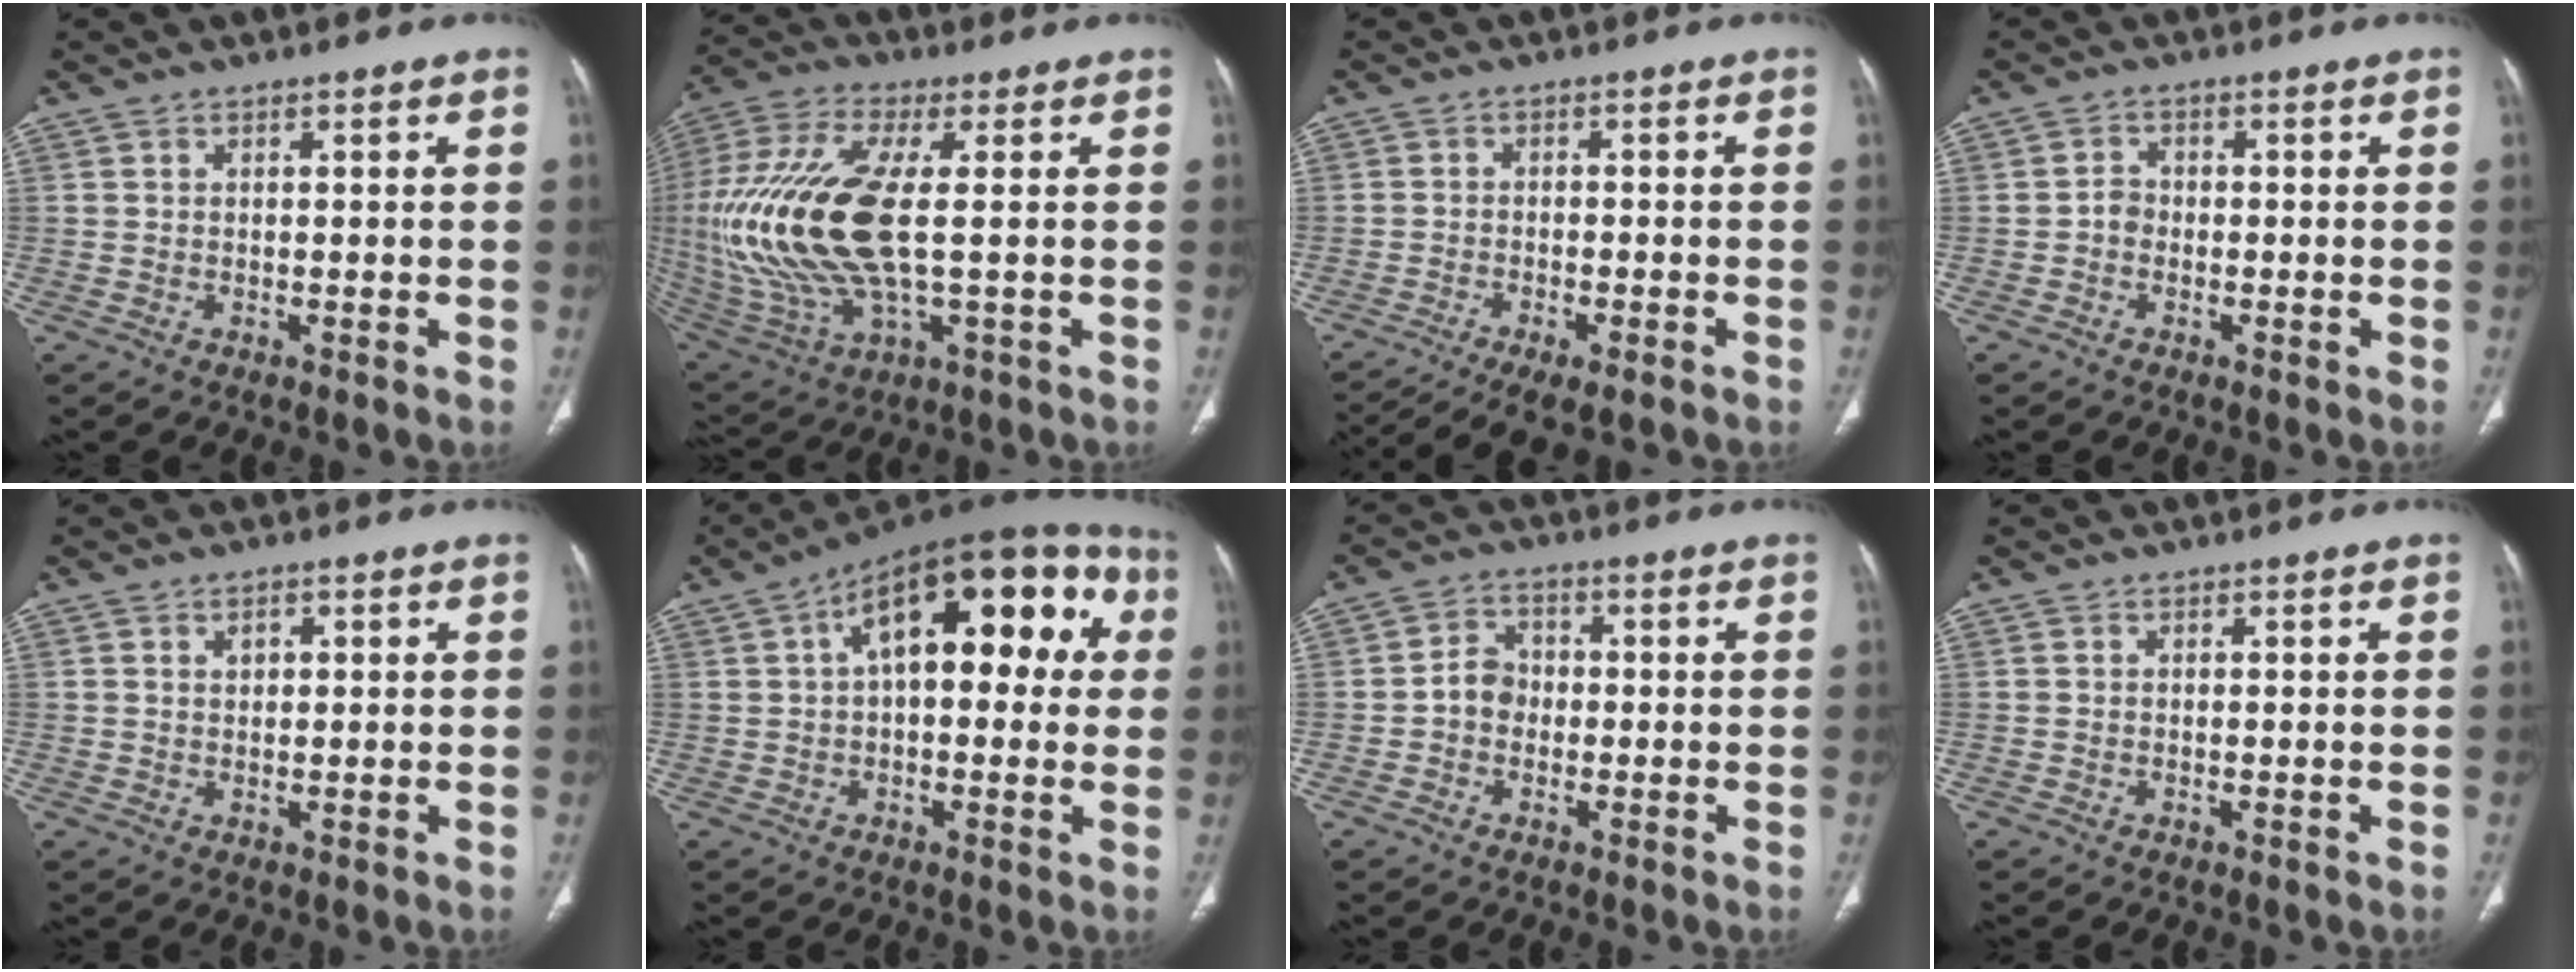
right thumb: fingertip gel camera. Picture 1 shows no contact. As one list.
[{"total": 22.6, "force": [0.6, 9.1, 20.7], "torque": [-0.478, -0.003, 0.019]}, {"total": 9.9, "force": [-7.3, 2.8, 6.0], "torque": [-0.102, 0.011, -0.112]}, {"total": 1.9, "force": [-0.6, 1.5, 0.9], "torque": [-0.006, 0.007, -0.018]}, {"total": 1.8, "force": [0.7, 1.3, 1.1], "torque": [-0.014, 0.000, 0.011]}, {"total": 21.9, "force": [5.7, 10.5, 18.4], "torque": [-0.231, 0.045, 0.073]}, {"total": 4.2, "force": [-0.8, 3.6, 2.1], "torque": [-0.020, 0.017, -0.022]}, {"total": 0.0}]